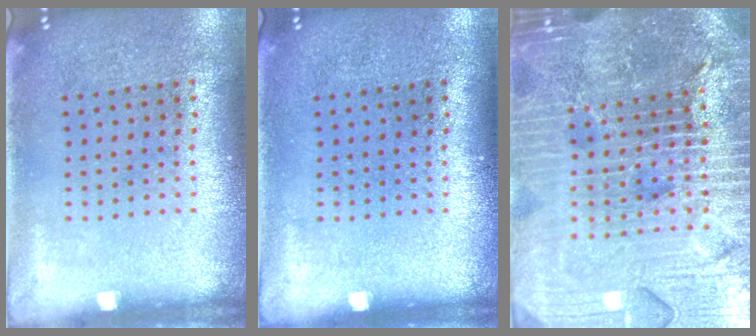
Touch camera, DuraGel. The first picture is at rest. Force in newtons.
{"total": 0.0}
{"total": 6.3, "press": 5.6, "slide": 2.9}